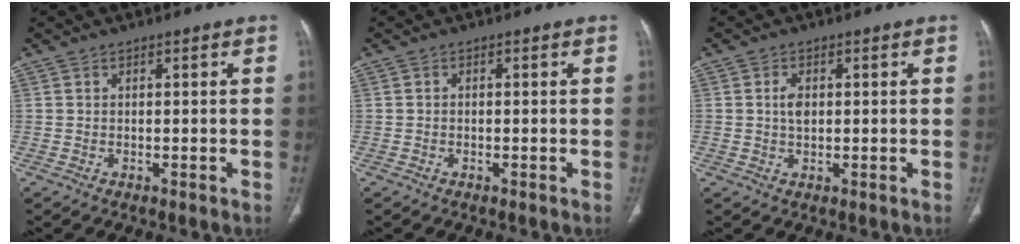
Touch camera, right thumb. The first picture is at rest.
{"total": 0.0}
{"total": 2.7, "force": [0.4, 1.7, 2.1], "torque": [-0.036, 0.000, 0.006]}